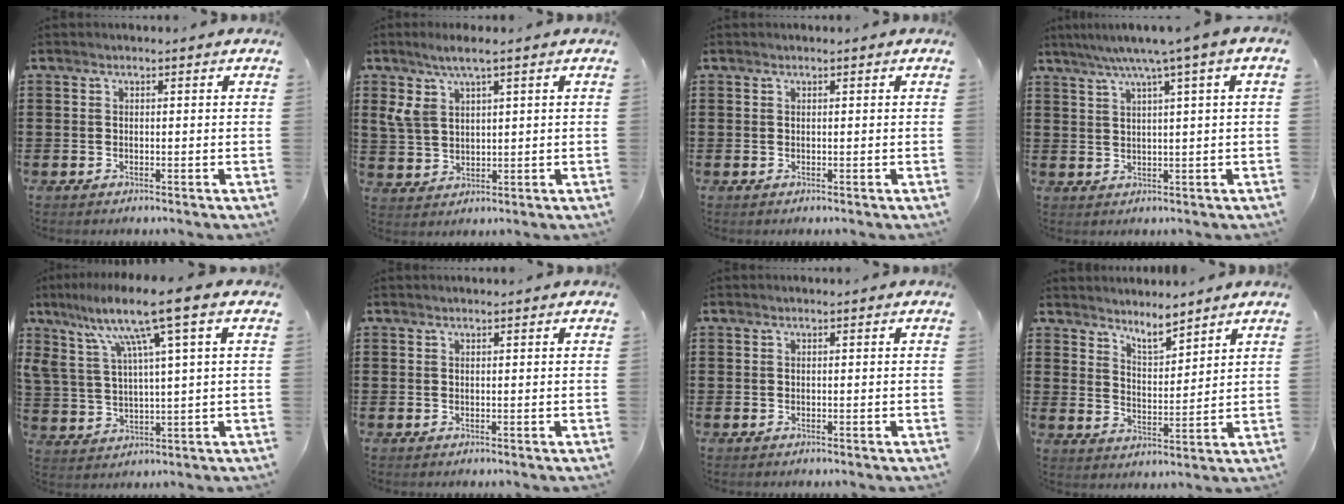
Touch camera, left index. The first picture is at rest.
{"total": 5.4, "force": [2.7, 2.2, 4.1], "torque": [-0.087, 0.007, 0.047]}
{"total": 0.0}
{"total": 4.5, "force": [2.3, -0.6, 3.8], "torque": [-0.081, -0.005, 0.033]}
{"total": 11.2, "force": [6.4, 1.3, 9.2], "torque": [-0.201, -0.017, 0.103]}
{"total": 0.0}
{"total": 0.0}
{"total": 4.7, "force": [4.6, 0.5, 1.1], "torque": [-0.028, -0.020, 0.082]}